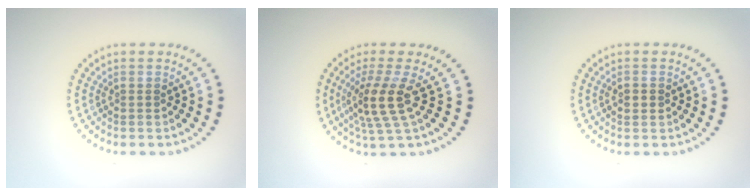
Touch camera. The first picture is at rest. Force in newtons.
{"total": 4.0, "press": 3.0, "slide": 2.6}
{"total": 1.7, "press": 1.7, "slide": 0.1}